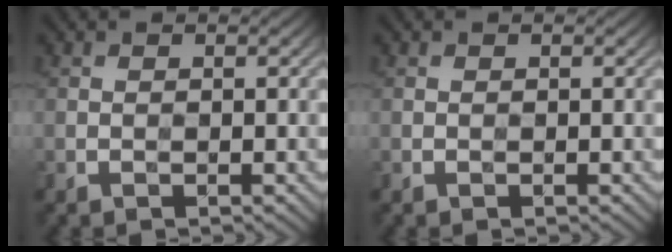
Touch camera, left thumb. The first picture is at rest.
{"total": 0.0}